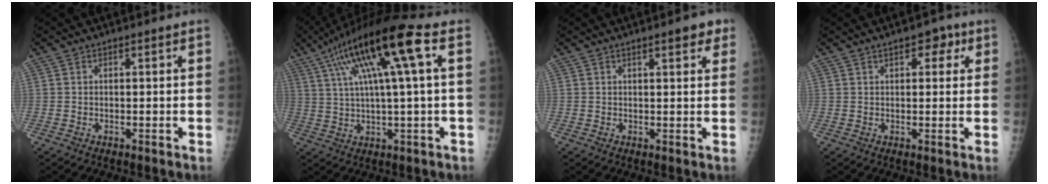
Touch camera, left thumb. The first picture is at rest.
{"total": 16.8, "force": [5.8, 2.1, 15.6], "torque": [-0.285, 0.026, 0.095]}
{"total": 3.8, "force": [2.3, 1.1, 2.9], "torque": [-0.025, -0.006, 0.025]}
{"total": 4.2, "force": [2.1, 2.5, 2.6], "torque": [-0.006, -0.002, 0.019]}